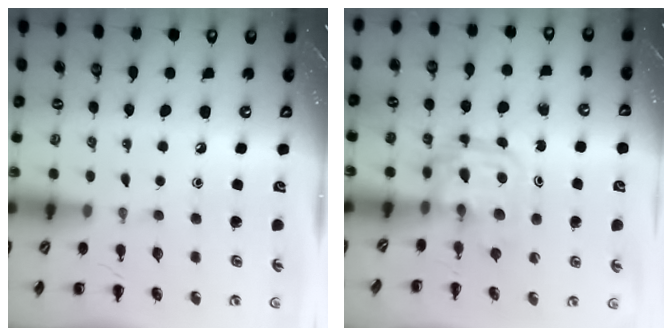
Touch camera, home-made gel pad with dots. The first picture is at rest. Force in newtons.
{"total": 3.1, "press": 3.1, "slide": 0.3}